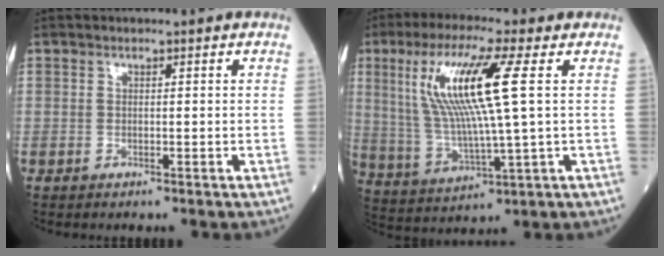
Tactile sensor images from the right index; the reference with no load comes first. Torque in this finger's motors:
{"motor_torque": [0.56, 0.22, 0.62, 0.21]}